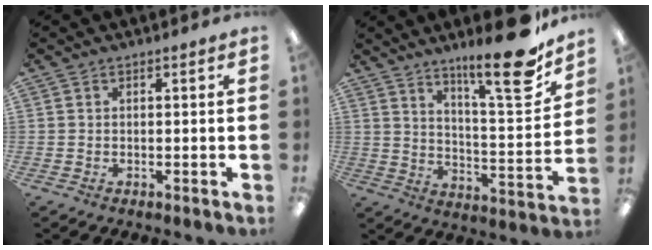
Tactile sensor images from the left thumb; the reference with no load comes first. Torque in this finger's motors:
{"motor_torque": [0.93, -0.25, 1.25, -1.51, 0.09]}